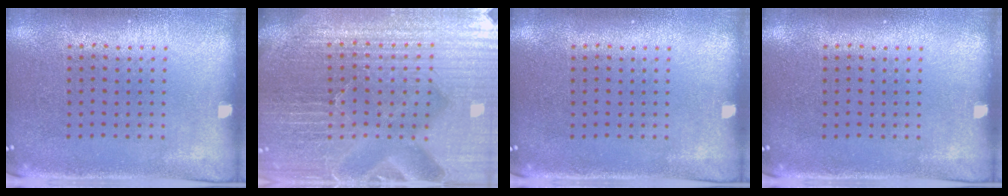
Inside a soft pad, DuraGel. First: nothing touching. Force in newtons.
{"total": 6.6, "press": 5.9, "slide": 3.0}
{"total": 0.0}
{"total": 0.0}